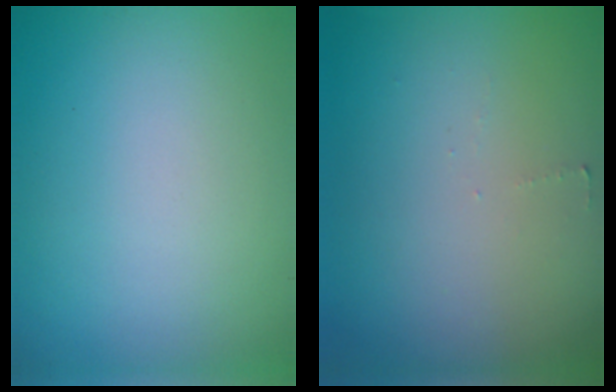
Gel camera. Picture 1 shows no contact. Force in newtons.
{"total": 0.5, "press": 0.5, "slide": 0.1}